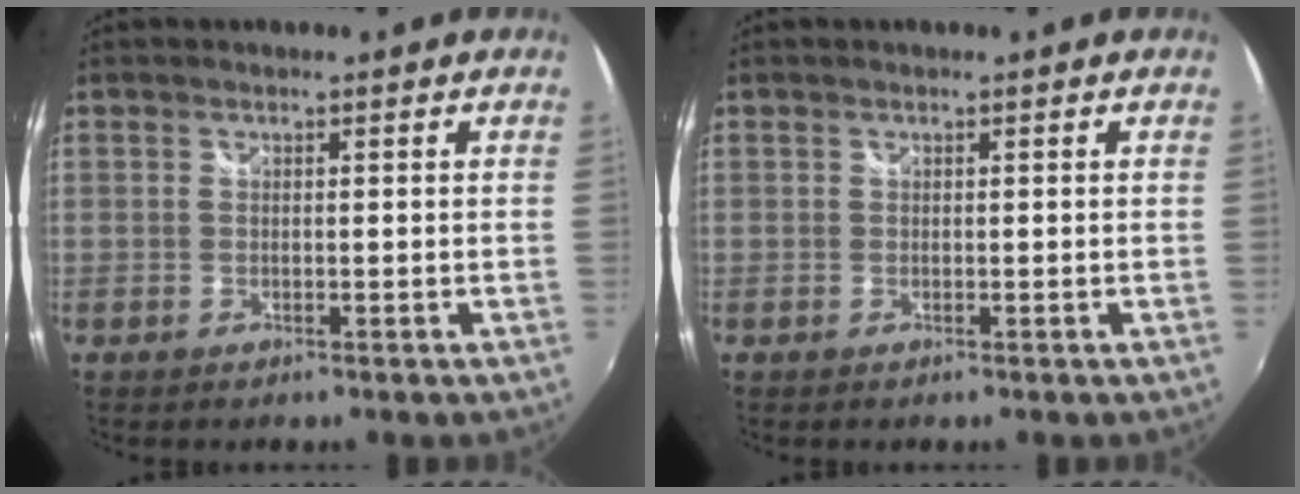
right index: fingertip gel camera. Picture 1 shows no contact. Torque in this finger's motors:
{"motor_torque": [0.26, 0.07, 0.06, 0.01]}